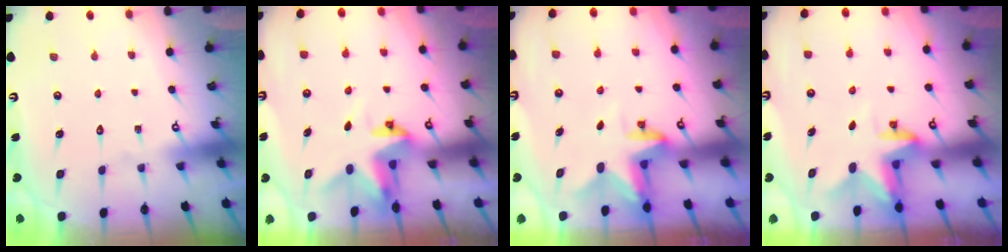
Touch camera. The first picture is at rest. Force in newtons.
{"total": 3.9, "press": 3.9, "slide": 0.2}
{"total": 2.7, "press": 2.7, "slide": 0.5}
{"total": 2.8, "press": 2.8, "slide": 0.6}